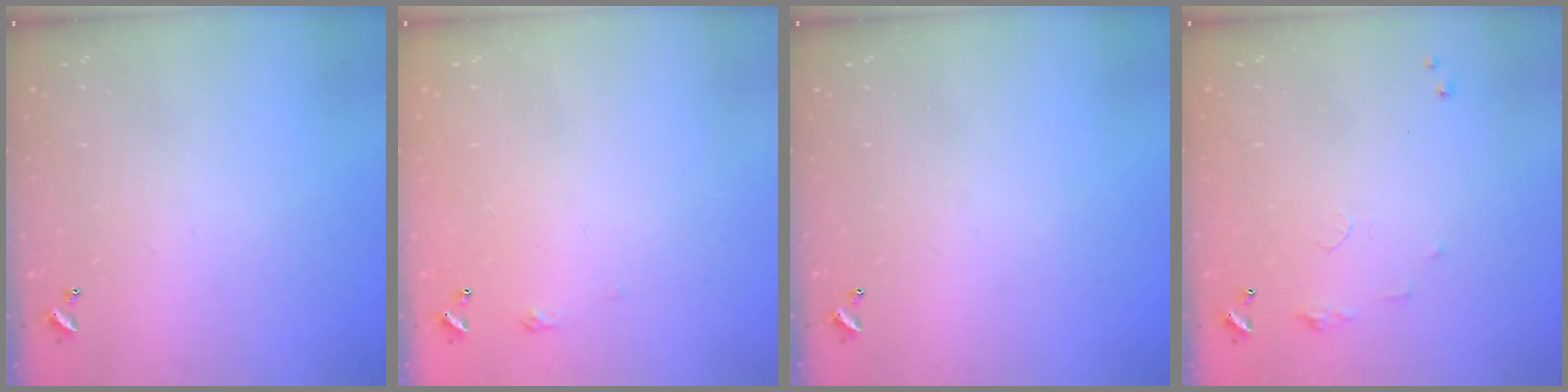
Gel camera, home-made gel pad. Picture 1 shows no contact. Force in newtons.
{"total": 2.7, "press": 2.6, "slide": 0.4}
{"total": 0.0}
{"total": 6.3, "press": 6.3, "slide": 0.7}